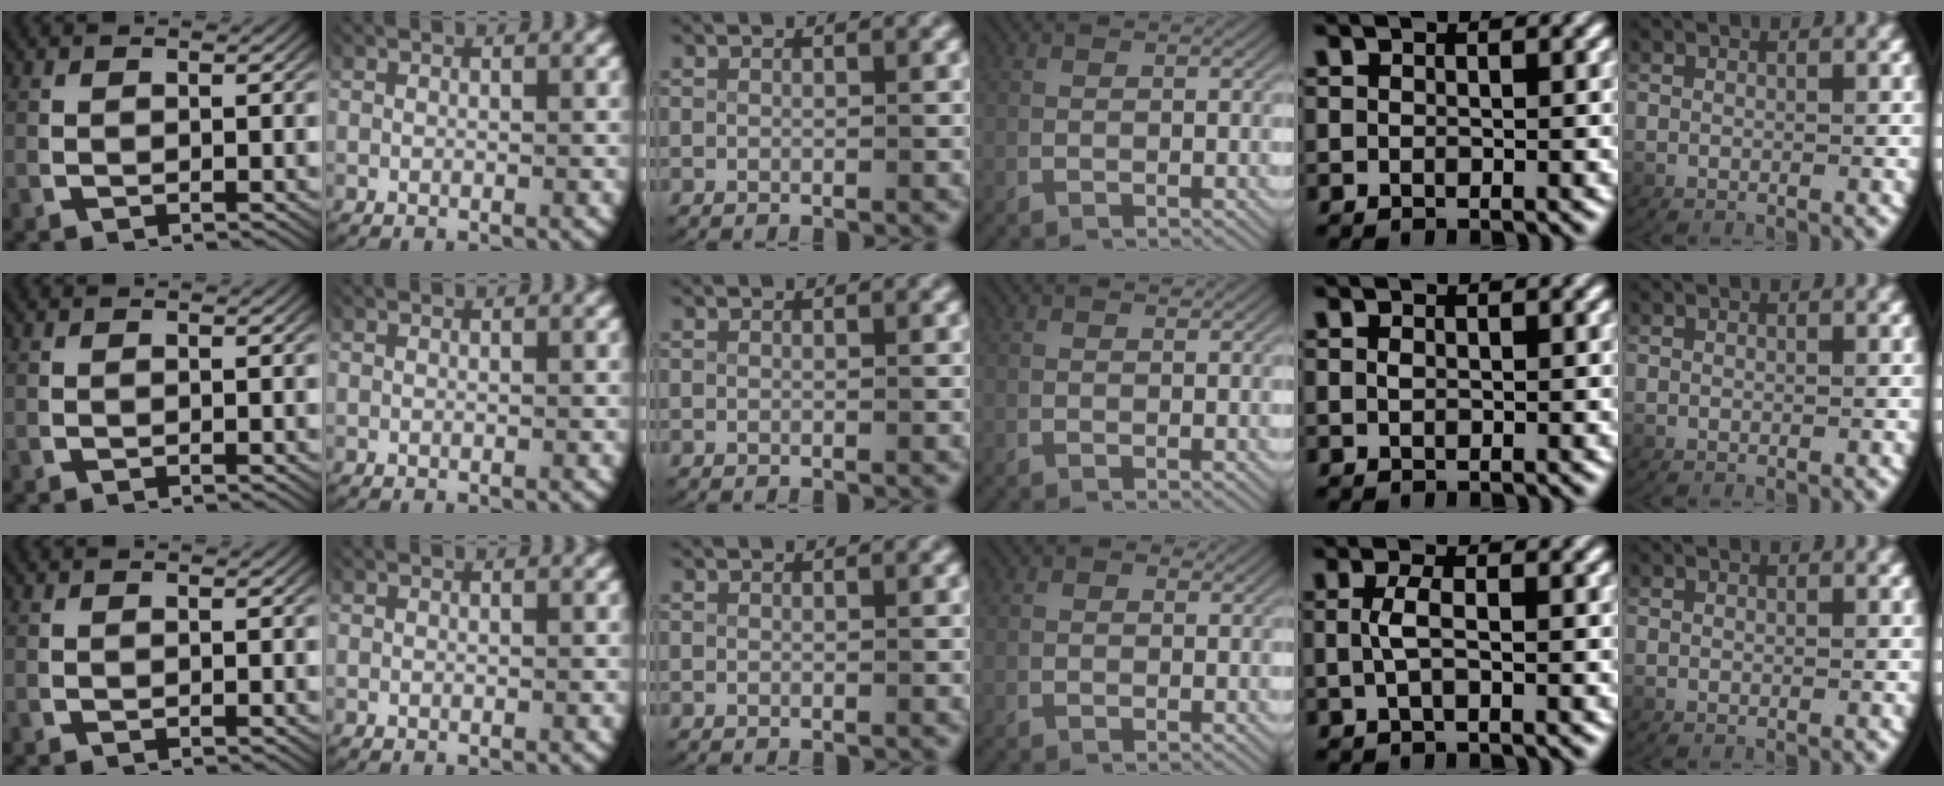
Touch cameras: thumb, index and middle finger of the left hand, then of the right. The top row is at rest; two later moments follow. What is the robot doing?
{"motion": "lift_and_place", "object": "key"}